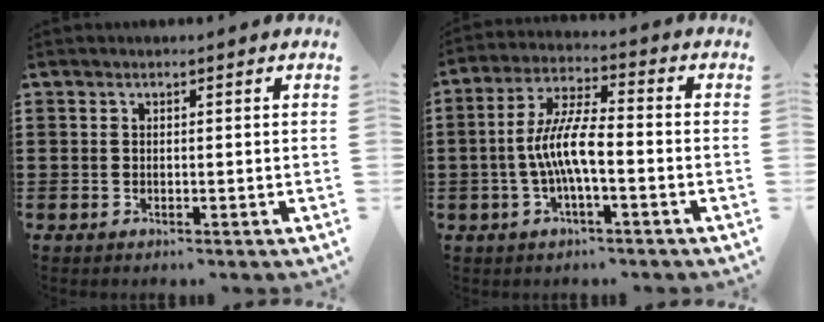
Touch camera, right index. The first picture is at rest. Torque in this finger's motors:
{"motor_torque": [1.54, -0.60, 0.73, 0.21]}